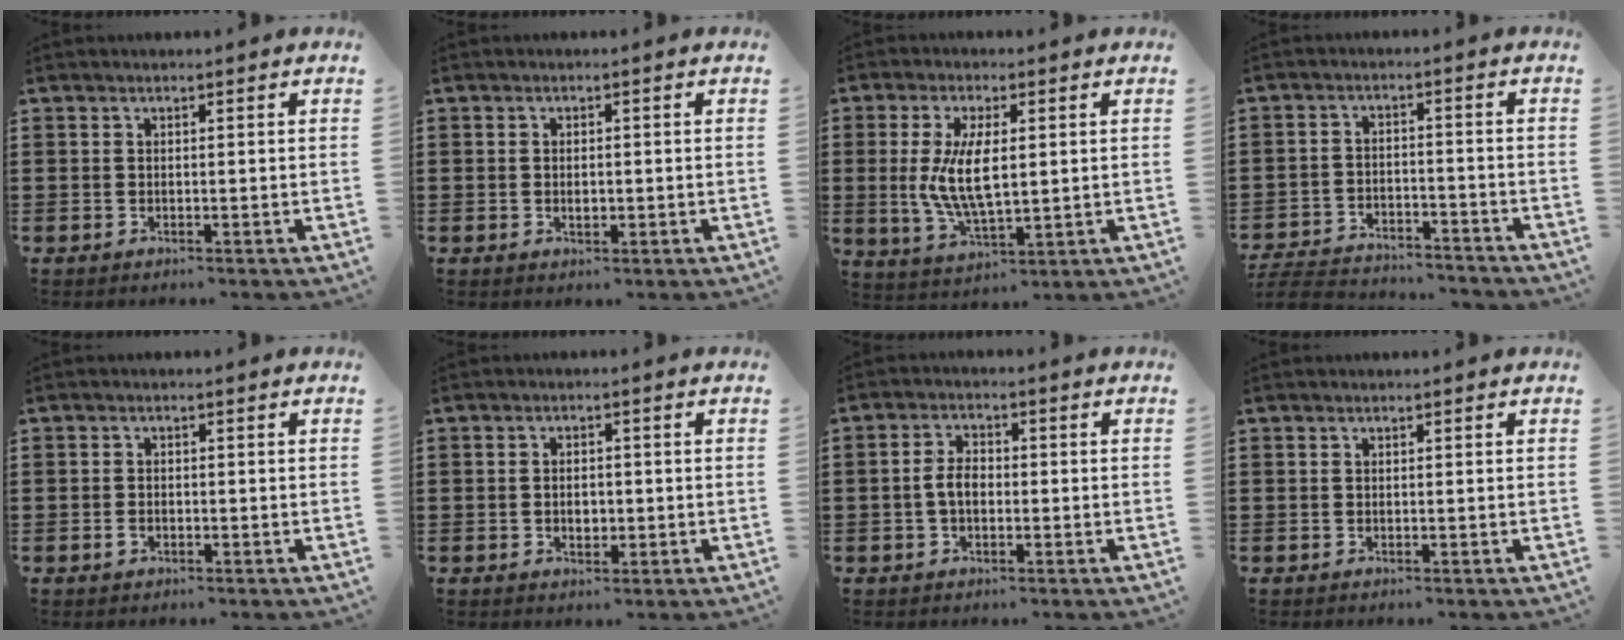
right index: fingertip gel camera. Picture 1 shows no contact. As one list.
[{"total": 1.8, "force": [-0.1, 0.9, 1.6], "torque": [-0.029, 0.003, -0.003]}, {"total": 8.7, "force": [0.6, 3.7, 7.9], "torque": [-0.160, 0.000, 0.005]}, {"total": 5.0, "force": [-4.9, 0.7, 0.8], "torque": [-0.033, 0.001, -0.104]}, {"total": 1.4, "force": [-0.6, 0.8, 0.9], "torque": [-0.027, -0.004, -0.014]}, {"total": 2.7, "force": [-0.3, 1.6, 2.2], "torque": [-0.033, 0.001, -0.008]}, {"total": 3.7, "force": [-0.6, 2.1, 3.0], "torque": [-0.070, 0.001, -0.017]}, {"total": 0.0}]